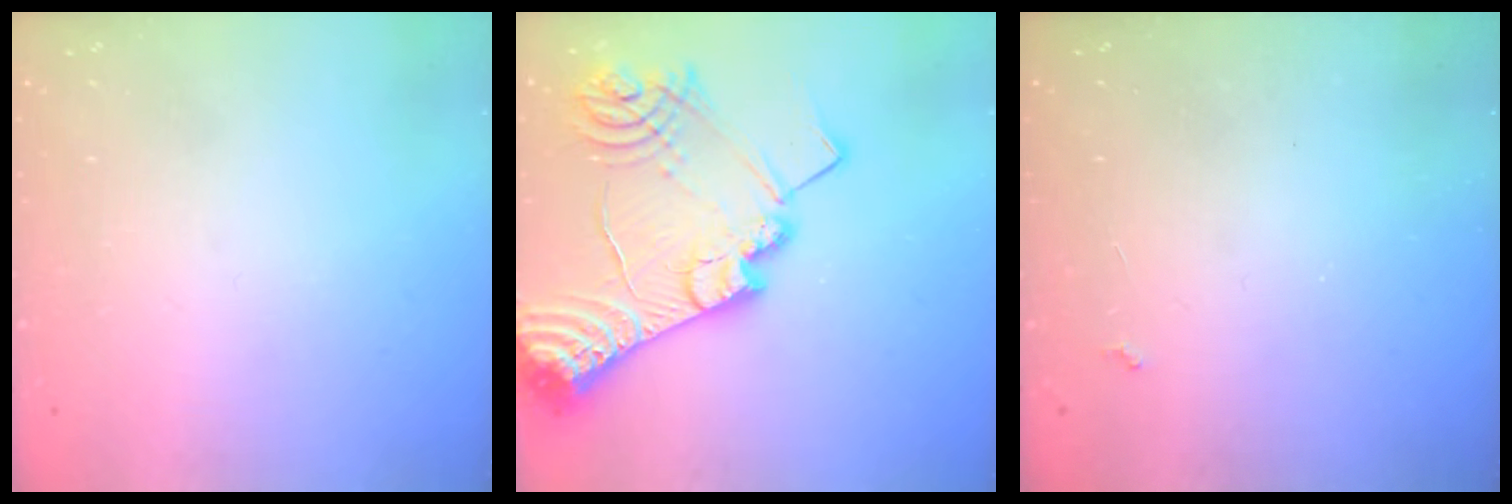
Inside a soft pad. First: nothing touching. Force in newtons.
{"total": 24.6, "press": 24.5, "slide": 2.5}
{"total": 2.3, "press": 2.3, "slide": 0.4}